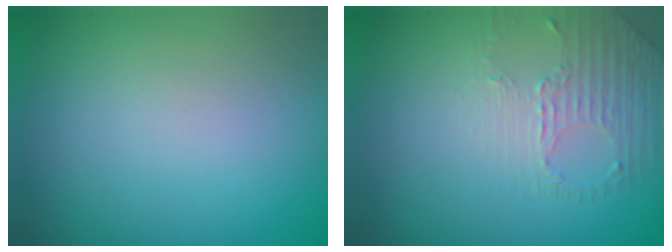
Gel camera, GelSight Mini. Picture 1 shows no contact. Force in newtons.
{"total": 1.6, "press": 1.0, "slide": 1.2}